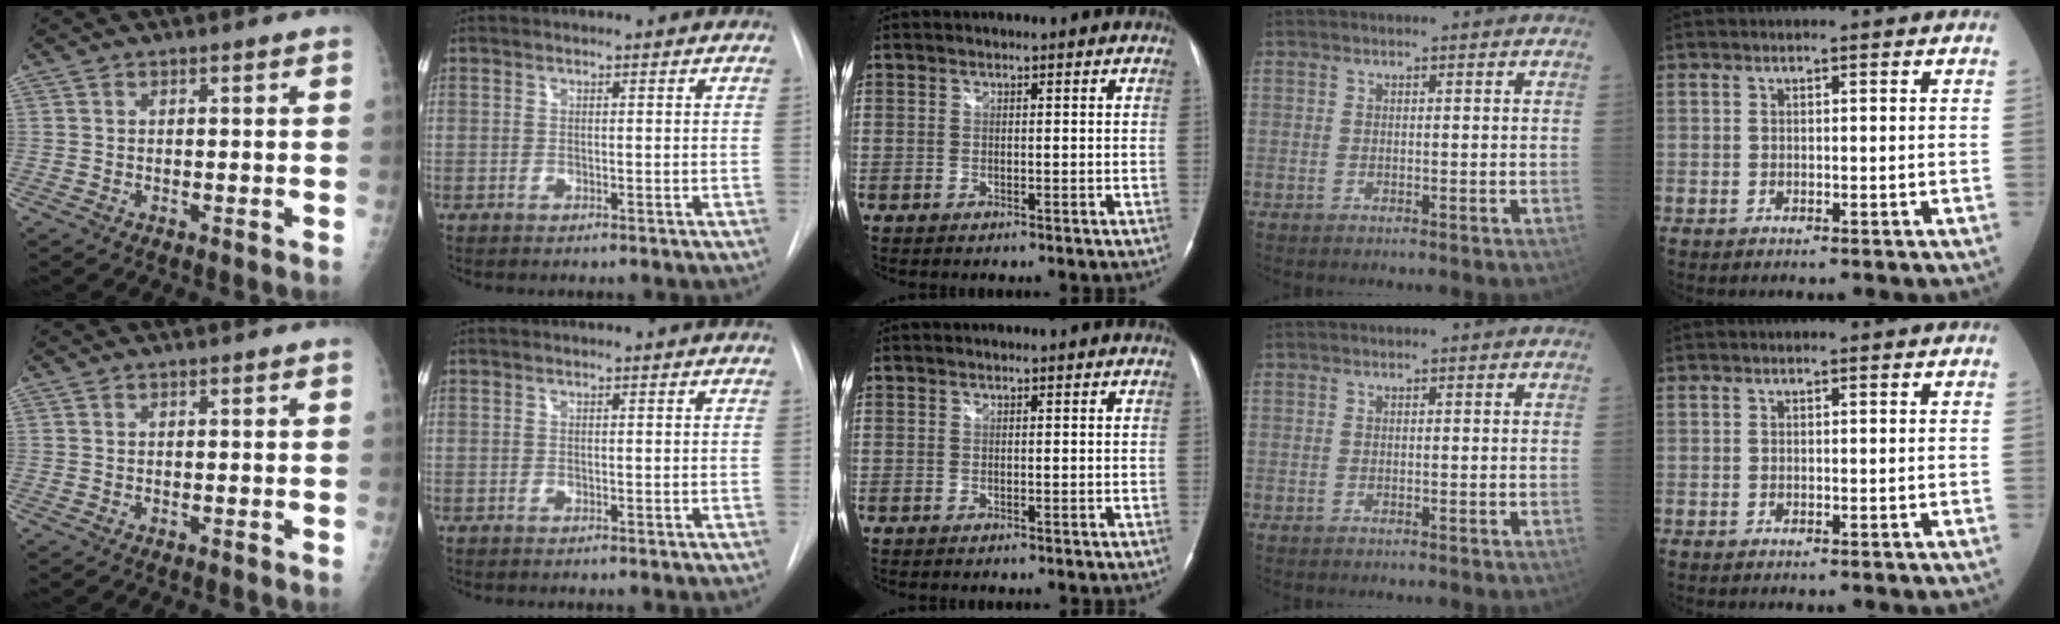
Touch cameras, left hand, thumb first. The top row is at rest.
{}